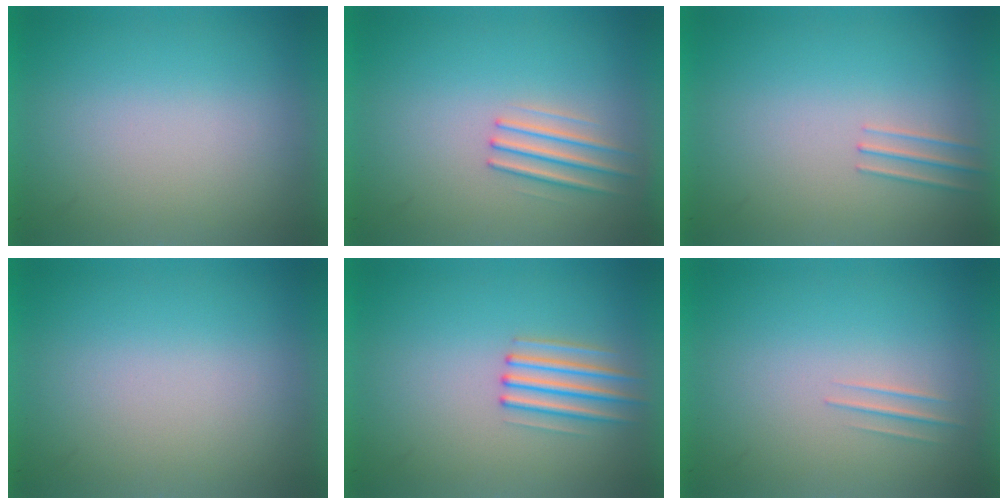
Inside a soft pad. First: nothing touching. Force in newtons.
{"total": 2.4}
{"total": 1.0}
{"total": 1.0}
{"total": 2.1}
{"total": 1.0}